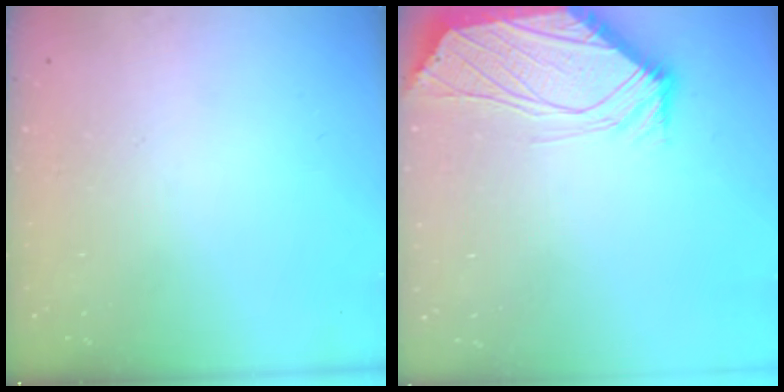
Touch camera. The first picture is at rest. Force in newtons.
{"total": 3.4, "press": 3.3, "slide": 0.6}